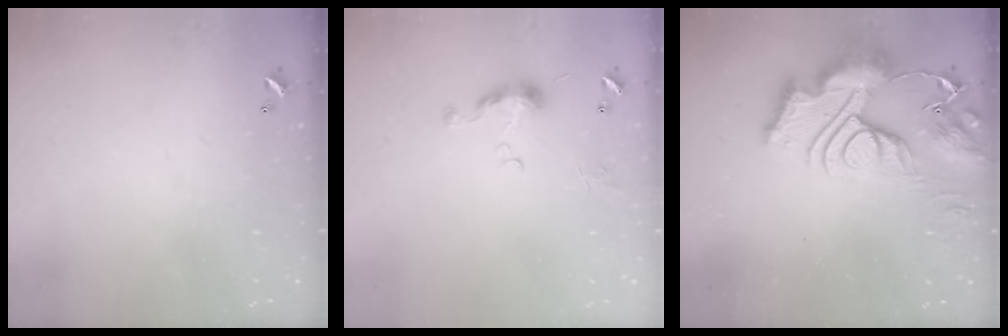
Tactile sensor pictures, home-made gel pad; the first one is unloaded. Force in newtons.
{"total": 5.0, "press": 5.0, "slide": 0.7}
{"total": 17.9, "press": 17.8, "slide": 1.9}